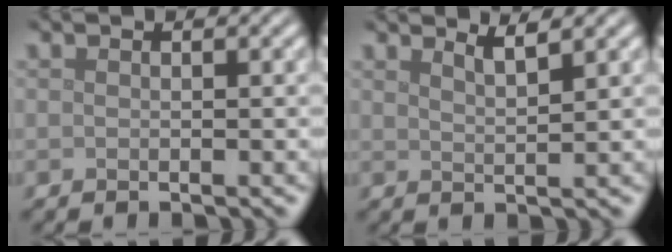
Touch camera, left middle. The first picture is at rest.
{"total": 2.0, "force": [1.6, 0.4, 1.1], "torque": [-0.005, 0.004, 0.023]}